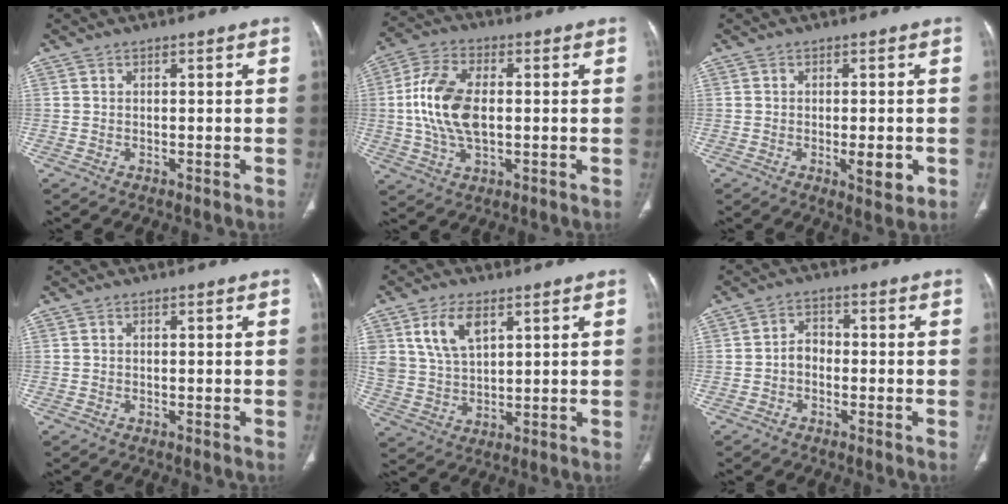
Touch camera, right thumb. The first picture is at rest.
{"total": 13.0, "force": [0.3, 7.3, 10.8], "torque": [-0.221, 0.011, 0.005]}
{"total": 4.7, "force": [-1.2, 1.6, 4.2], "torque": [-0.052, -0.006, -0.012]}
{"total": 0.0}
{"total": 9.0, "force": [4.3, 5.2, 6.0], "torque": [-0.103, -0.015, 0.091]}
{"total": 3.2, "force": [-0.9, 2.4, 1.9], "torque": [-0.016, 0.018, -0.025]}